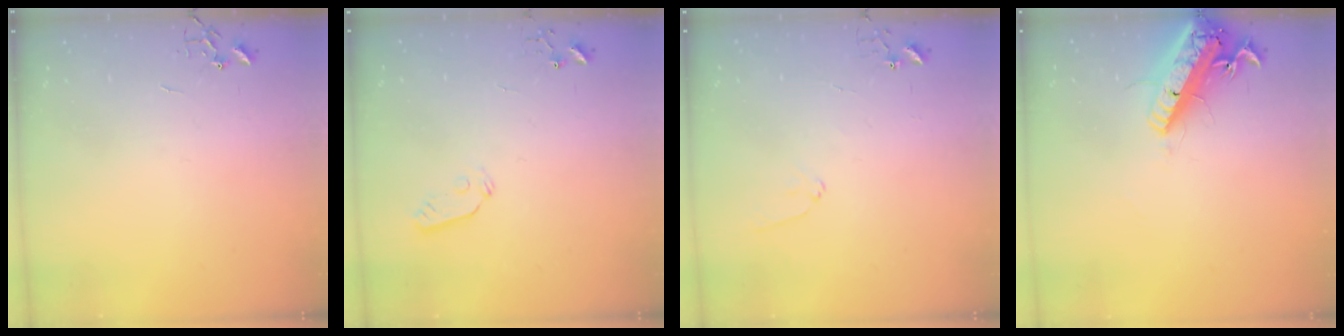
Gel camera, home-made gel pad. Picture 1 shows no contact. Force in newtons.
{"total": 3.6, "press": 3.6, "slide": 0.5}
{"total": 6.5, "press": 6.5, "slide": 0.6}
{"total": 17.6, "press": 17.3, "slide": 3.4}